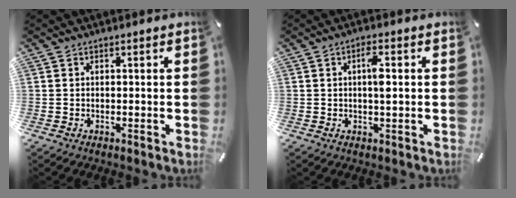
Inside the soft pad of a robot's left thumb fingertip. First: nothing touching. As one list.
[{"total": 4.3, "force": [0.5, 1.2, 4.2], "torque": [-0.073, 0.003, 0.003]}]